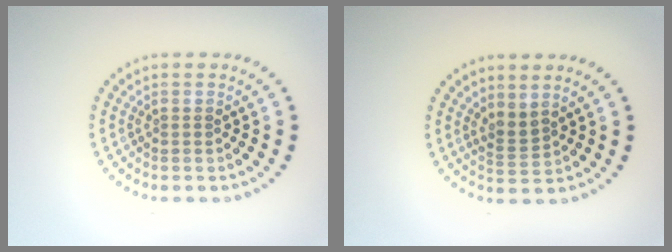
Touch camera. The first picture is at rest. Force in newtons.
{"total": 1.9, "press": 1.4, "slide": 1.3}